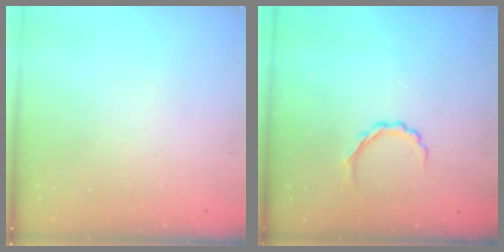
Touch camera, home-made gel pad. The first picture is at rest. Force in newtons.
{"total": 4.4, "press": 4.2, "slide": 1.1}